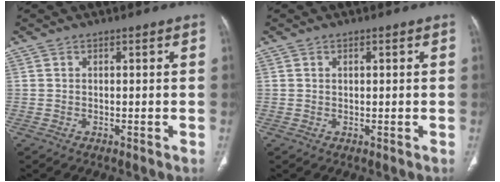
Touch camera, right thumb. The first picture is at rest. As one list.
[{"total": 0.7, "force": [0.3, 0.4, 0.5], "torque": [-0.009, 0.000, 0.006]}]